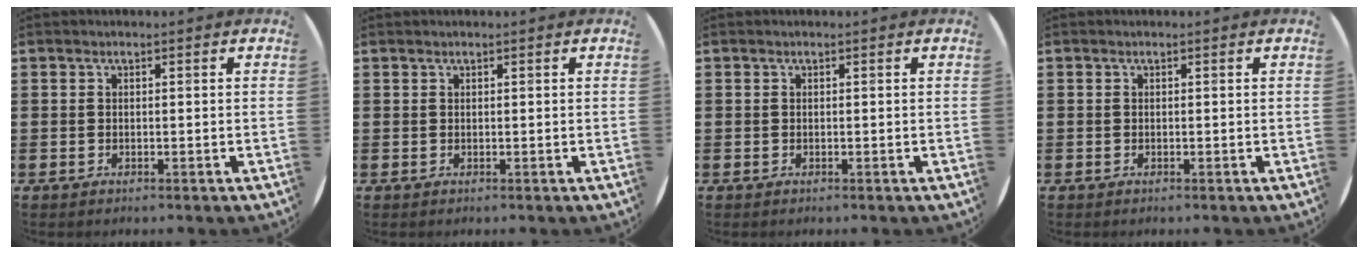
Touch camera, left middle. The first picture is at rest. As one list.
[{"total": 0.0}, {"total": 0.0}, {"total": 0.0}]